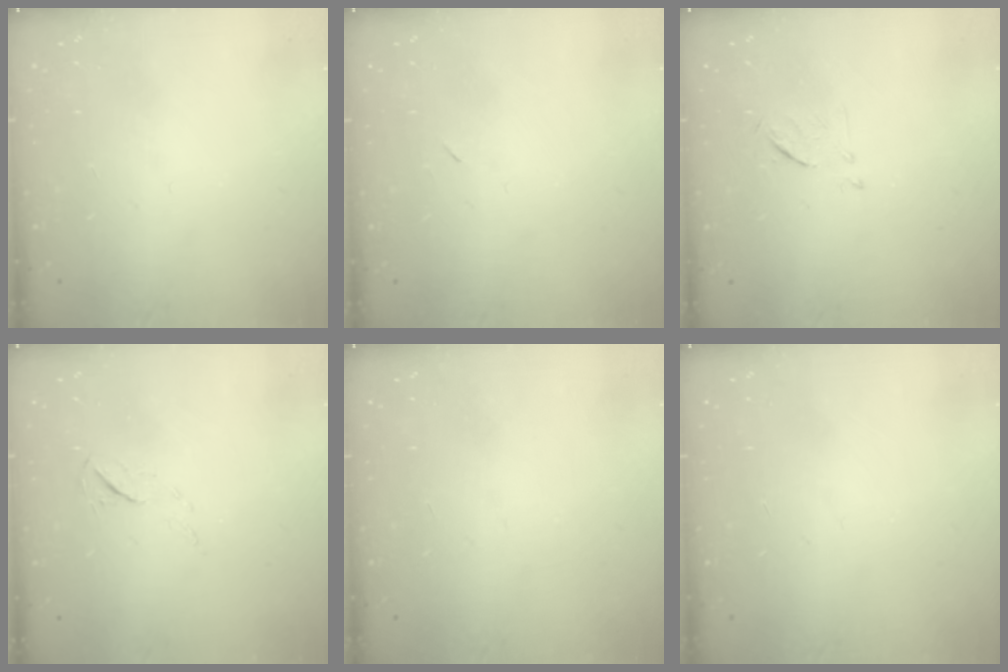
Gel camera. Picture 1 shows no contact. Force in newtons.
{"total": 2.2, "press": 1.8, "slide": 1.2}
{"total": 6.3, "press": 6.2, "slide": 1.0}
{"total": 4.6, "press": 4.6, "slide": 0.6}
{"total": 0.0}
{"total": 0.0}